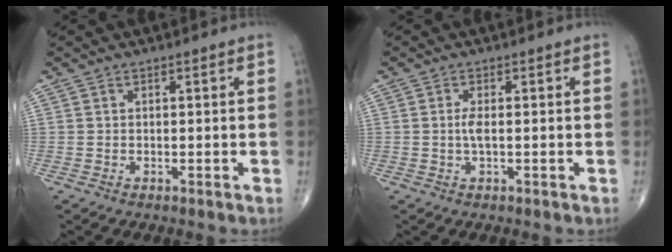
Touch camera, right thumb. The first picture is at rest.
{"total": 2.0, "force": [-0.1, 0.5, 1.9], "torque": [-0.046, -0.002, -0.003]}